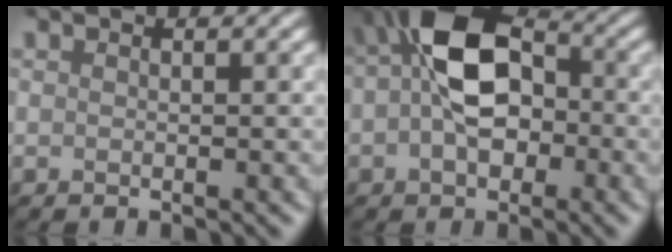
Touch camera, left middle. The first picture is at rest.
{"total": 6.9, "force": [-0.1, 4.0, 5.7], "torque": [-0.119, 0.023, -0.008]}